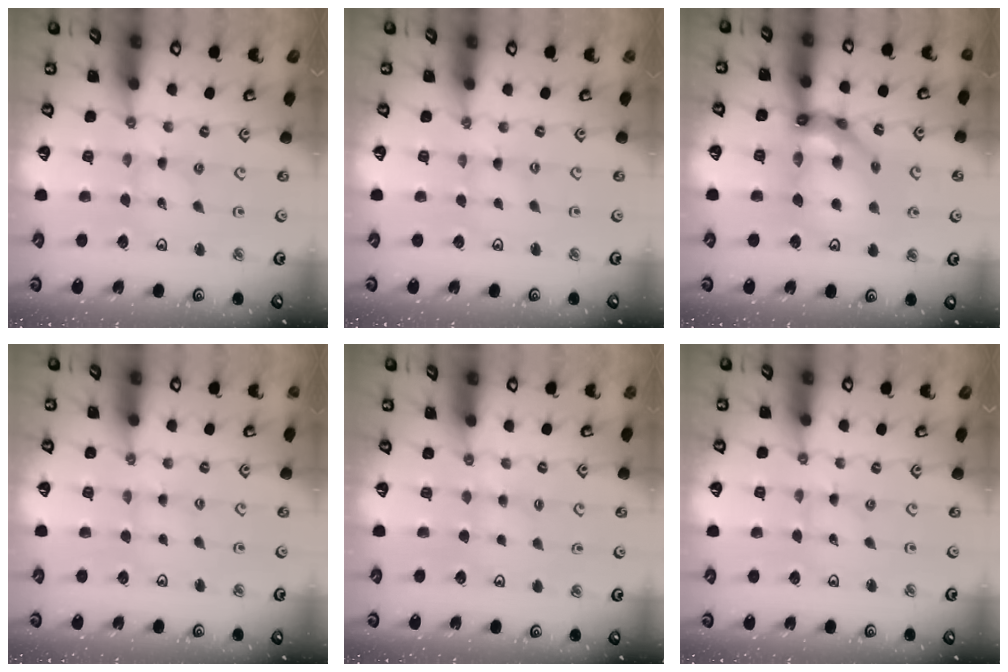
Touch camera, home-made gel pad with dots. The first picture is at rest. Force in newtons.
{"total": 0.0}
{"total": 17.0, "press": 16.9, "slide": 1.8}
{"total": 2.9, "press": 2.9, "slide": 0.3}
{"total": 2.7, "press": 2.7, "slide": 0.5}
{"total": 0.0}